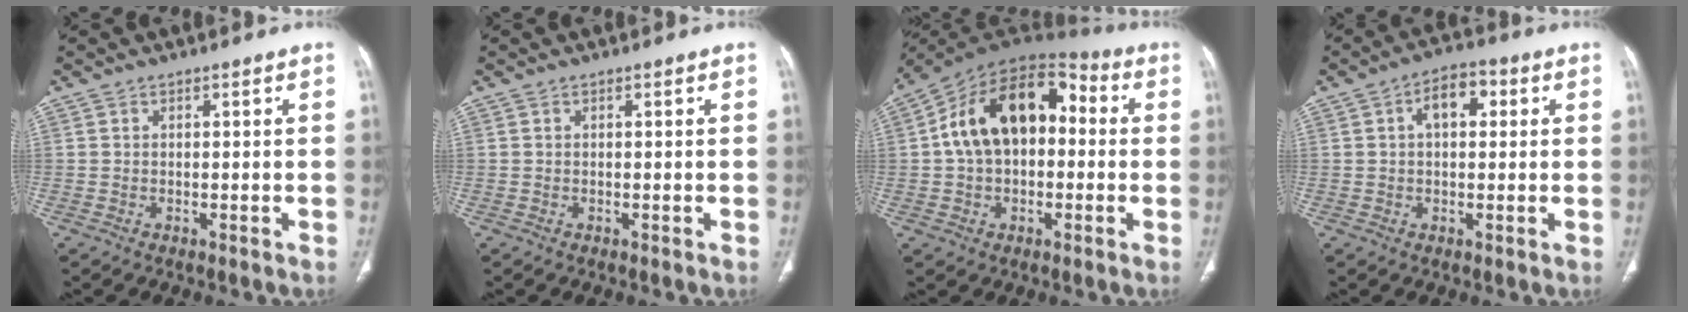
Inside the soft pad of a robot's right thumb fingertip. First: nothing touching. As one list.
[{"total": 0.0}, {"total": 18.0, "force": [1.5, 11.6, 13.7], "torque": [-0.205, 0.048, 0.016]}, {"total": 6.7, "force": [1.7, 3.9, 5.3], "torque": [-0.072, 0.016, 0.020]}]